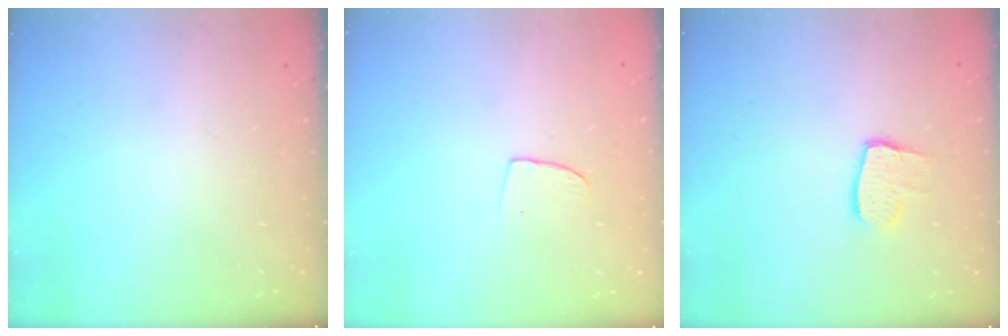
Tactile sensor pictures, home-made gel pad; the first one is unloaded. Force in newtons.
{"total": 5.5, "press": 5.5, "slide": 0.4}
{"total": 8.3, "press": 8.3, "slide": 0.7}